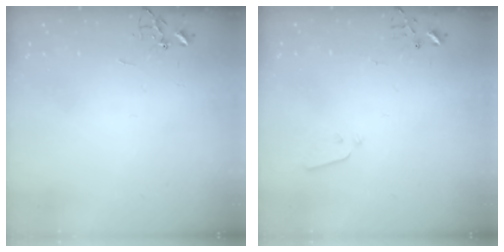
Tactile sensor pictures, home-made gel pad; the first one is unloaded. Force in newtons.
{"total": 3.4, "press": 3.3, "slide": 0.7}